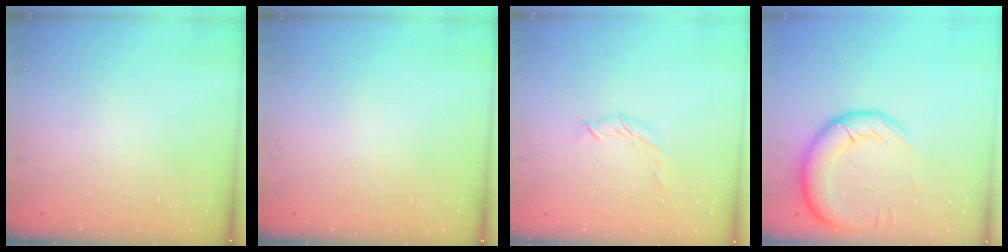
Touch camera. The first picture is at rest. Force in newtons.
{"total": 0.0}
{"total": 4.7, "press": 4.6, "slide": 0.9}
{"total": 17.6, "press": 17.3, "slide": 3.5}